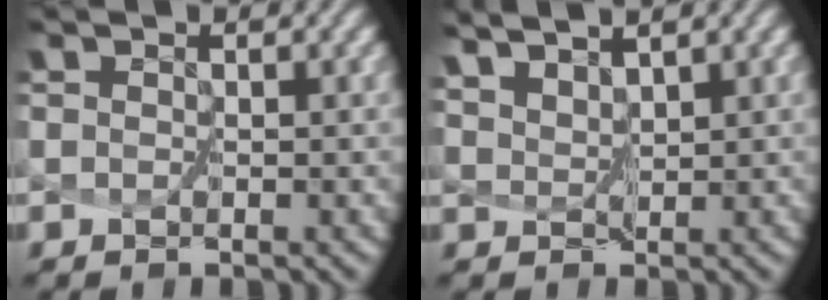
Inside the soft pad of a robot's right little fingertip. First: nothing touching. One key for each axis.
{"total": 3.3, "fx": 3.1, "fy": 0.5, "fz": 1.0, "tx": -0.027, "ty": 0.002, "tz": 0.053}